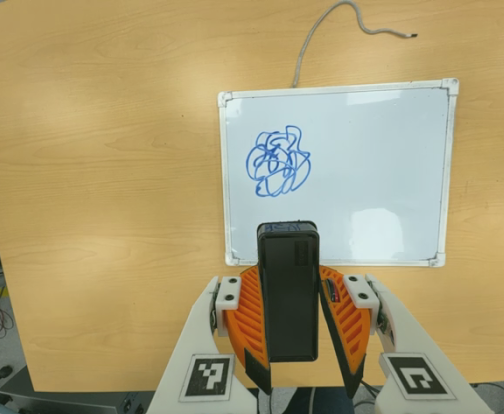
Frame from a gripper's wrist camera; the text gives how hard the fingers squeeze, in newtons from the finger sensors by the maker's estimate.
{"total": 5.8, "left": 5.6, "right": 6.1}